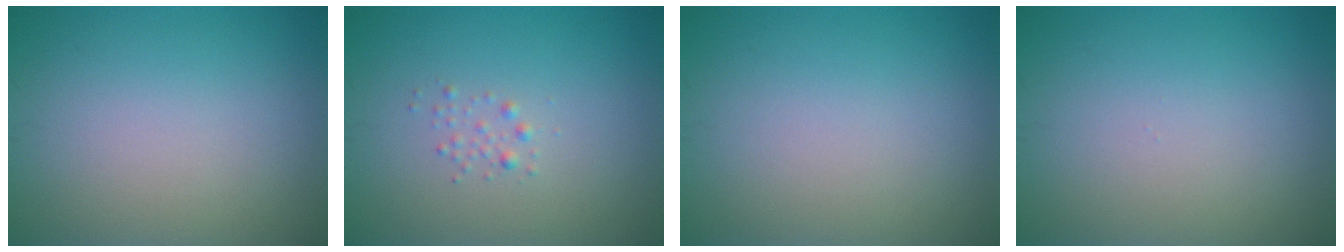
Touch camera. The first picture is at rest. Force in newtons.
{"total": 0.8, "press": 0.8, "slide": 0.1}
{"total": 0.0}
{"total": 0.0}